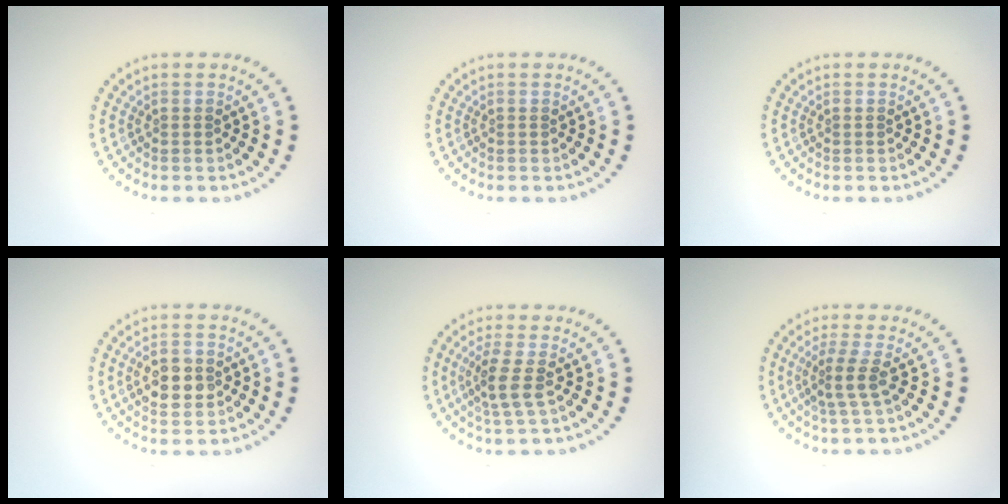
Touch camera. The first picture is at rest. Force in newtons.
{"total": 0.0}
{"total": 0.0}
{"total": 3.5, "press": 3.5, "slide": 0.2}
{"total": 2.5, "press": 2.0, "slide": 1.5}
{"total": 2.2, "press": 1.5, "slide": 1.7}